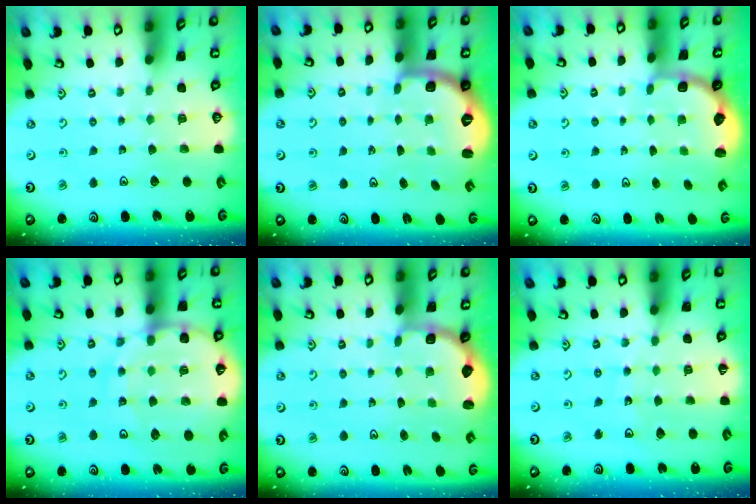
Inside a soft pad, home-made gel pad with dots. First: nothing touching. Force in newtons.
{"total": 2.5, "press": 2.0, "slide": 1.5}
{"total": 2.8, "press": 2.1, "slide": 1.9}
{"total": 14.4, "press": 14.3, "slide": 1.5}
{"total": 2.7, "press": 2.1, "slide": 1.8}
{"total": 7.6, "press": 6.9, "slide": 3.1}